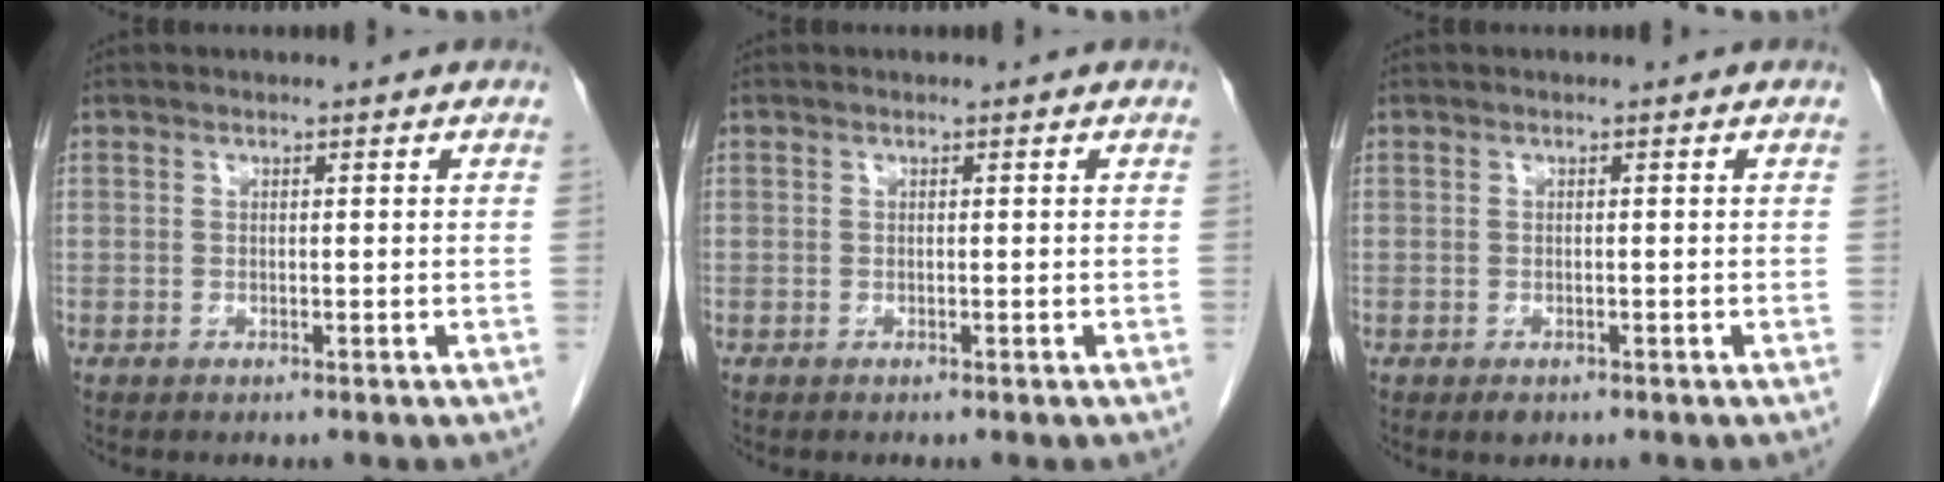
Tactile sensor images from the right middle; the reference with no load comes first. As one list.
[{"total": 0.0}, {"total": 1.0, "force": [-0.6, 0.5, 0.5], "torque": [-0.007, 0.000, -0.004]}]